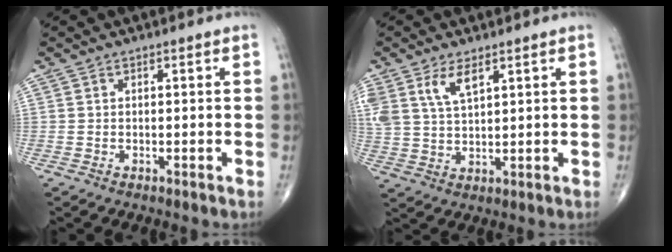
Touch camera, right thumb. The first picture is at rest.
{"total": 7.0, "force": [3.9, 3.1, 5.0], "torque": [-0.103, -0.011, 0.084]}